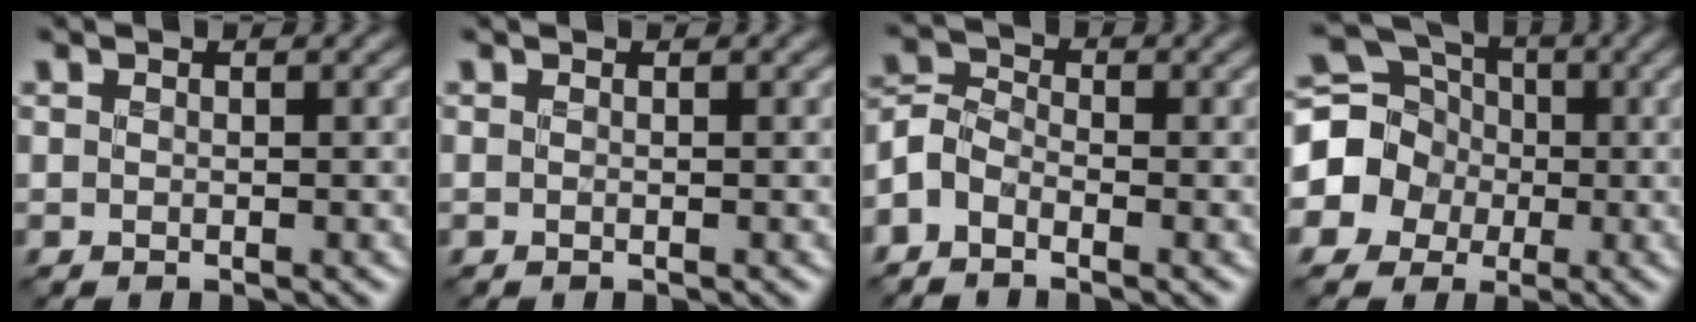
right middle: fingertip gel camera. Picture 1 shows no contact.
{"total": 0.0}
{"total": 2.3, "force": [-2.0, 1.0, 0.4], "torque": [-0.001, 0.009, -0.053]}
{"total": 8.2, "force": [-1.3, 7.6, 2.8], "torque": [-0.072, 0.012, -0.056]}